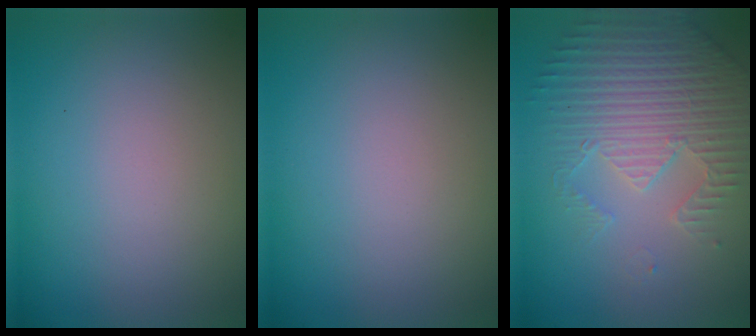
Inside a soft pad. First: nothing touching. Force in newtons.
{"total": 0.0}
{"total": 4.4, "press": 4.2, "slide": 1.4}